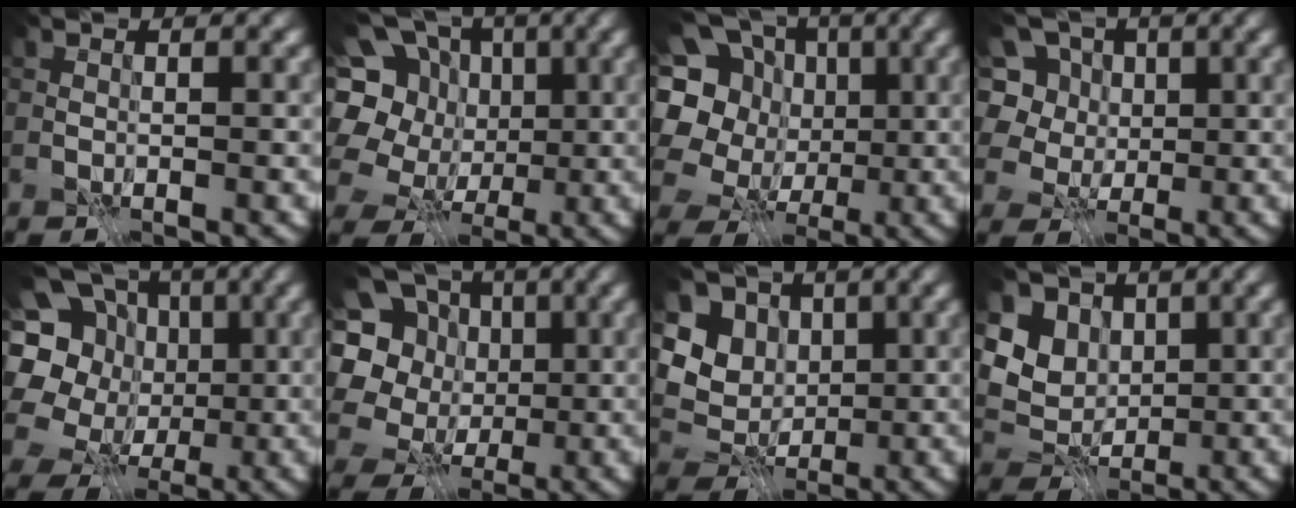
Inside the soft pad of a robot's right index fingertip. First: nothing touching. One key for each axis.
{"total": 12.5, "fx": 1.7, "fy": 10.8, "fz": 6.1, "tx": -0.152, "ty": 0.030, "tz": 0.011}
{"total": 14.6, "fx": 2.2, "fy": 12.8, "fz": 6.7, "tx": -0.186, "ty": 0.040, "tz": 0.019}
{"total": 9.2, "fx": 4.0, "fy": 7.1, "fz": 4.3, "tx": -0.080, "ty": 0.017, "tz": 0.051}
{"total": 15.4, "fx": 2.1, "fy": 13.6, "fz": 6.9, "tx": -0.190, "ty": 0.039, "tz": 0.020}
{"total": 11.6, "fx": 2.1, "fy": 10.0, "fz": 5.4, "tx": -0.149, "ty": 0.035, "tz": 0.005}
{"total": 7.0, "fx": 2.2, "fy": 5.9, "fz": 3.0, "tx": -0.066, "ty": 0.000, "tz": 0.019}
{"total": 6.4, "fx": 2.5, "fy": 5.3, "fz": 2.7, "tx": -0.068, "ty": -0.001, "tz": 0.035}